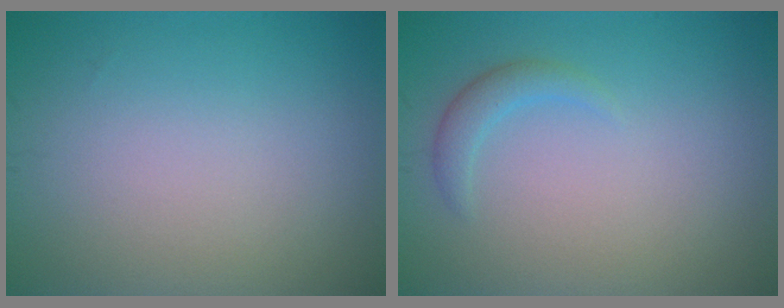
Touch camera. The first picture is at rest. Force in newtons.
{"total": 1.5, "press": 1.5, "slide": 0.1}